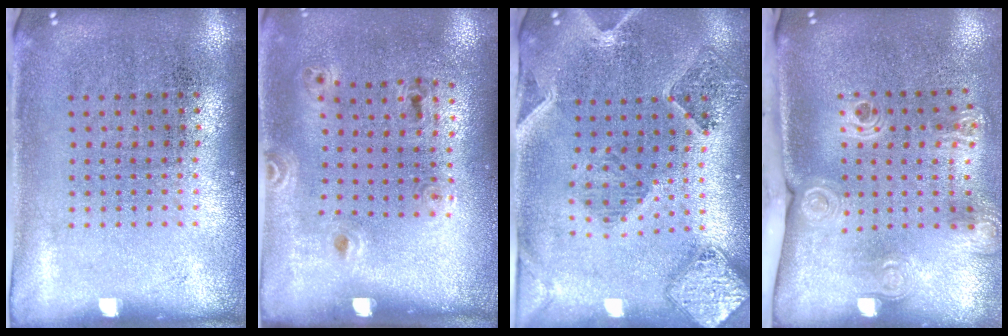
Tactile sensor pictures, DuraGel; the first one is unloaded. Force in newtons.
{"total": 1.3, "press": 0.8, "slide": 1.1}
{"total": 1.5, "press": 1.5, "slide": 0.4}
{"total": 2.3, "press": 1.6, "slide": 1.5}